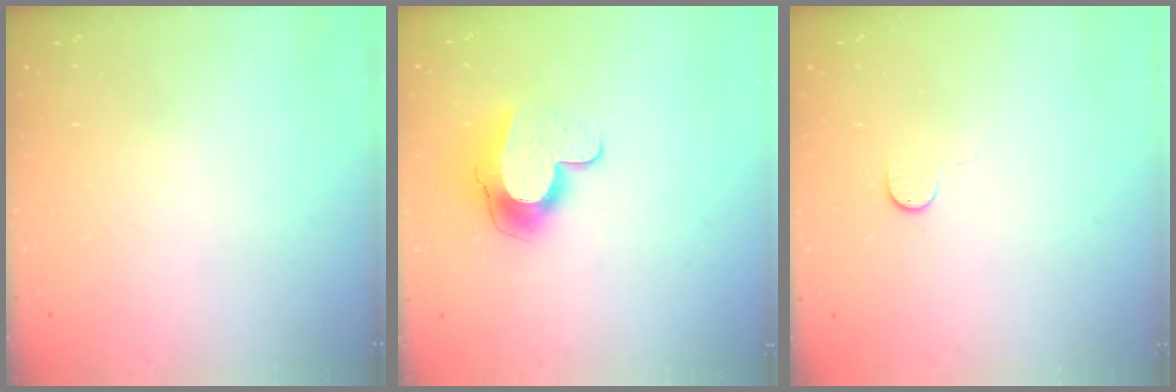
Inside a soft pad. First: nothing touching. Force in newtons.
{"total": 11.2, "press": 11.2, "slide": 1.1}
{"total": 4.9, "press": 4.9, "slide": 0.5}